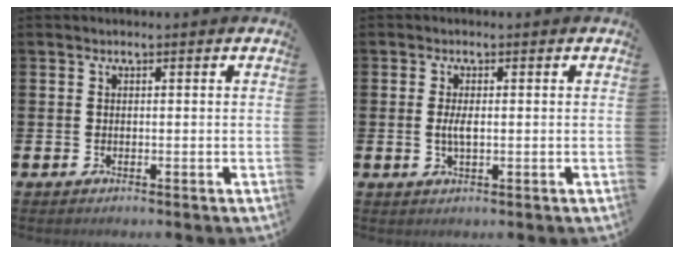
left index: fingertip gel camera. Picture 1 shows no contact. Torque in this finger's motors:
{"motor_torque": [0.39, 0.34, 0.03, 0.07]}